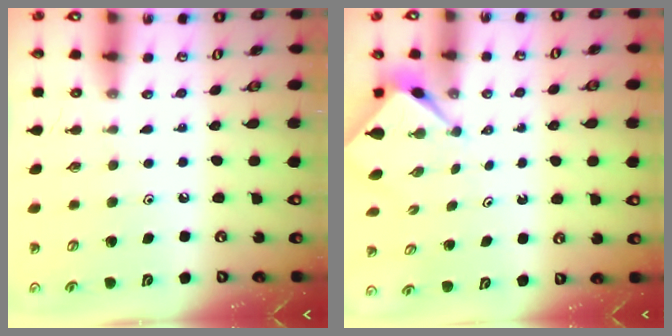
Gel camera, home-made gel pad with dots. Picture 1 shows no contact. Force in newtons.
{"total": 2.6, "press": 2.6, "slide": 0.3}